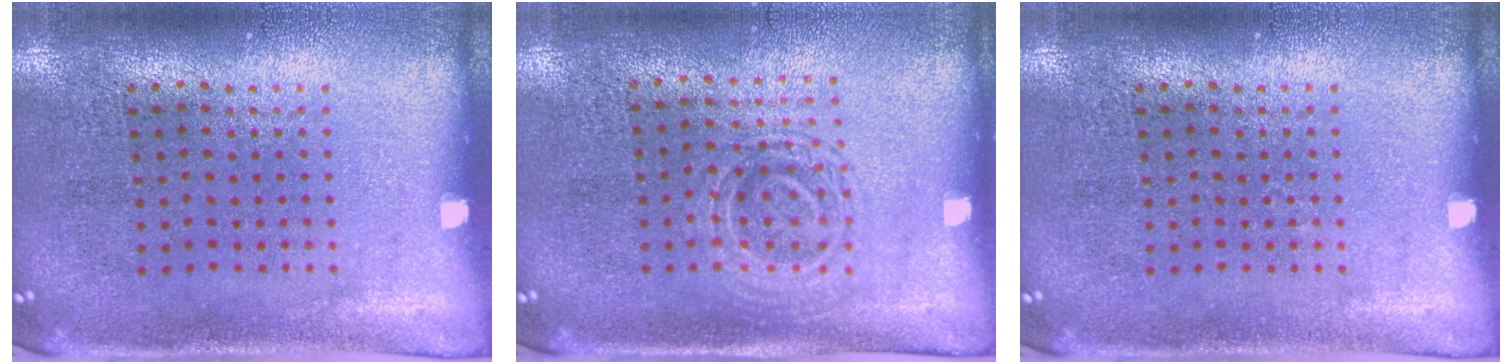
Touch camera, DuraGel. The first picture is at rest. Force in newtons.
{"total": 1.4, "press": 1.3, "slide": 0.4}
{"total": 0.0}